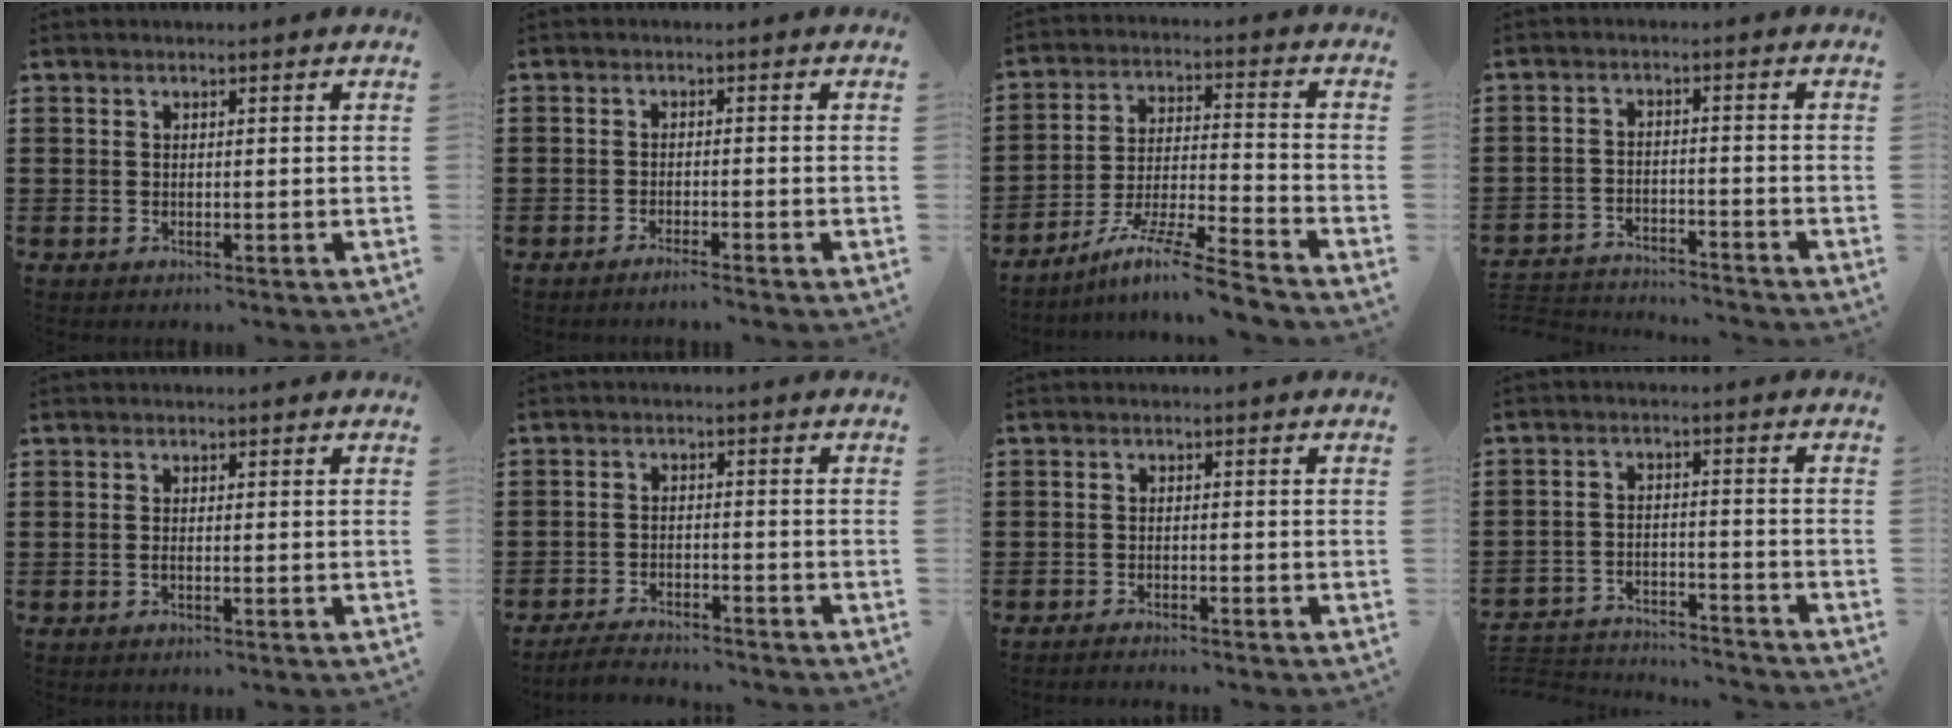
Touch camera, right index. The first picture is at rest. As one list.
[{"total": 1.6, "force": [-1.5, -0.3, 0.6], "torque": [-0.009, 0.000, -0.027]}, {"total": 9.4, "force": [-7.7, 0.0, 5.4], "torque": [-0.106, -0.002, -0.153]}, {"total": 3.3, "force": [-3.3, 0.2, 0.2], "torque": [-0.010, 0.002, -0.071]}, {"total": 0.5, "force": [-0.3, -0.1, 0.4], "torque": [-0.008, -0.003, -0.005]}, {"total": 3.2, "force": [-3.2, 0.2, 0.3], "torque": [-0.008, 0.004, -0.067]}, {"total": 1.3, "force": [-1.3, -0.1, 0.0], "torque": [-0.003, 0.001, -0.026]}, {"total": 3.8, "force": [-3.8, 0.4, 0.4], "torque": [-0.020, 0.002, -0.083]}]